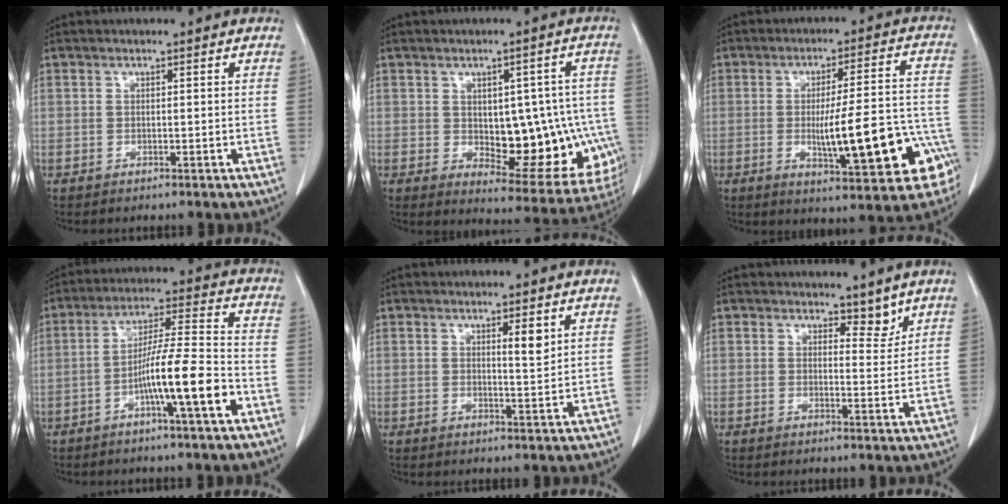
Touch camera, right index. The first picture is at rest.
{"total": 16.5, "force": [-2.0, 8.5, 14.1], "torque": [-0.141, 0.020, 0.002]}
{"total": 16.9, "force": [-5.3, 3.5, 15.7], "torque": [-0.176, 0.026, -0.060]}
{"total": 11.5, "force": [-4.5, 0.1, 10.6], "torque": [-0.184, 0.004, -0.079]}
{"total": 3.1, "force": [1.5, 0.5, 2.7], "torque": [-0.043, -0.007, 0.021]}
{"total": 3.1, "force": [2.6, 1.2, 1.1], "torque": [-0.008, -0.010, 0.039]}